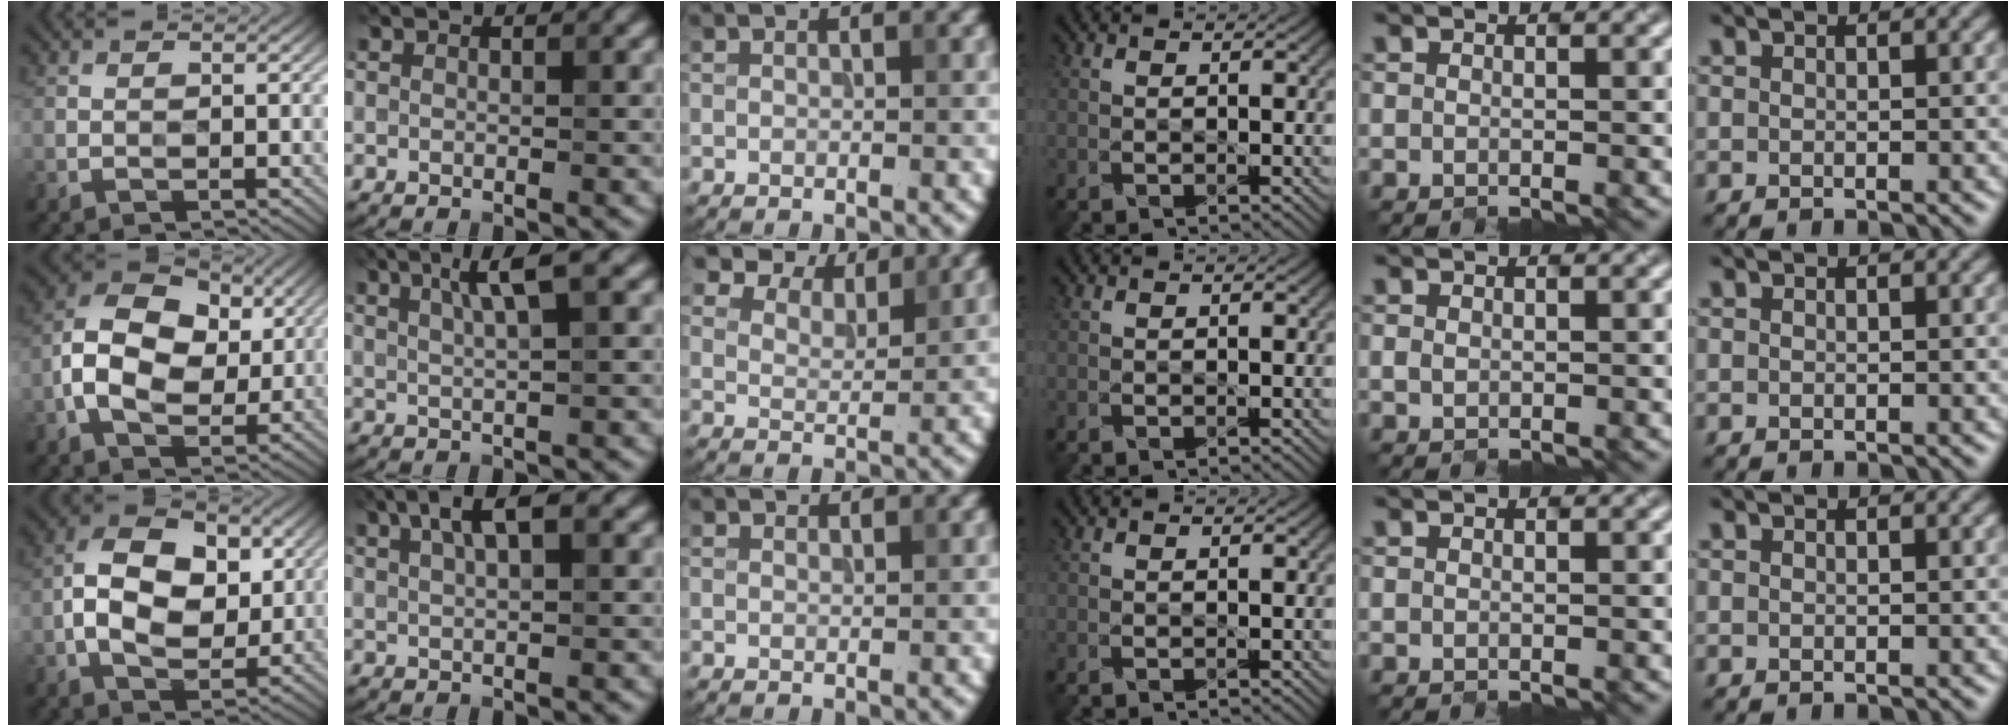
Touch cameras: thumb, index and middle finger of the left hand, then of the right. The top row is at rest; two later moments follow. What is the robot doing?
{"motion": "open", "object": "folder"}